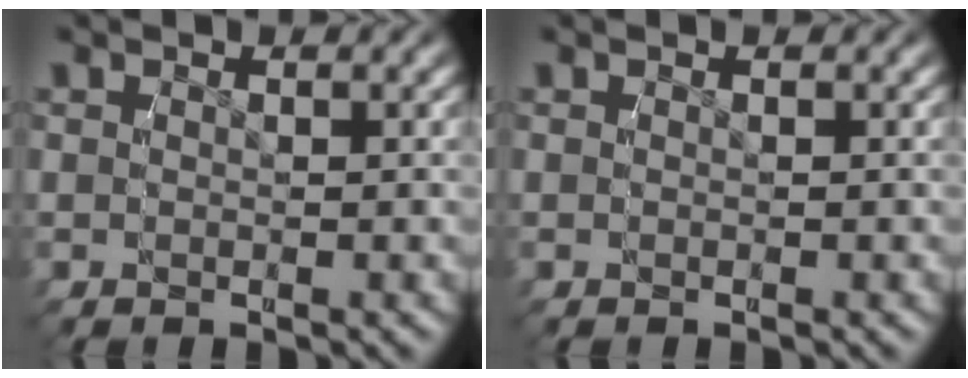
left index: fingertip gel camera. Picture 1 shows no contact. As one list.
[{"total": 0.0}]